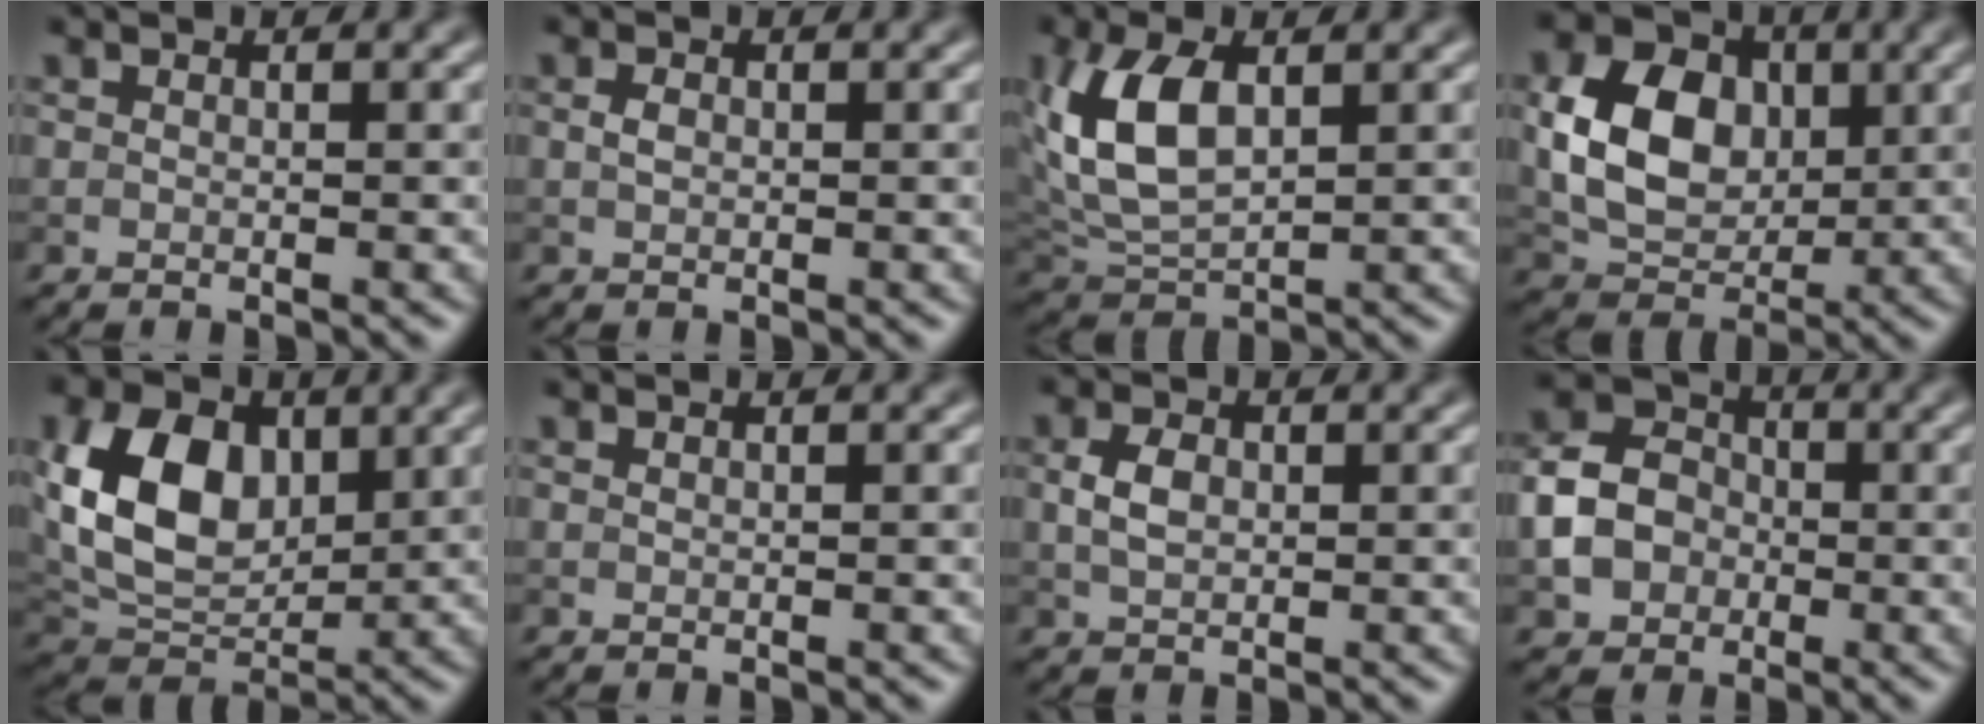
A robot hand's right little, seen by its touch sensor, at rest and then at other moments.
{"total": 1.0, "force": [0.1, 0.7, 0.6], "torque": [-0.015, 0.001, 0.002]}
{"total": 6.7, "force": [1.5, 3.7, 5.4], "torque": [-0.123, 0.006, 0.031]}
{"total": 8.1, "force": [0.8, 6.1, 5.2], "torque": [-0.100, 0.004, 0.015]}
{"total": 9.5, "force": [1.9, 6.5, 6.6], "torque": [-0.141, -0.002, 0.035]}
{"total": 0.0}
{"total": 2.5, "force": [0.2, 1.8, 1.8], "torque": [-0.040, 0.004, 0.004]}
{"total": 5.5, "force": [-1.2, 4.5, 2.8], "torque": [-0.059, 0.011, -0.034]}